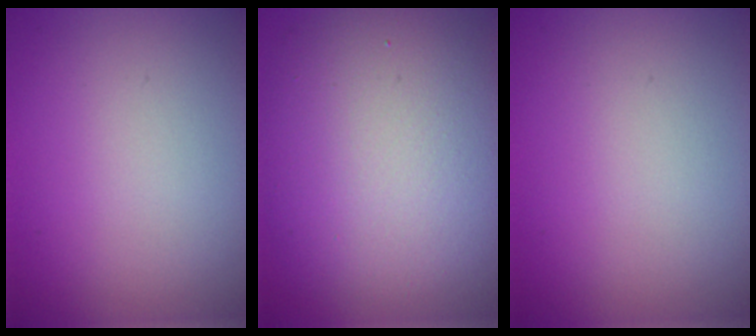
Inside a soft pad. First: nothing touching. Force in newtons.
{"total": 11.8, "press": 11.8, "slide": 0.9}
{"total": 0.0}